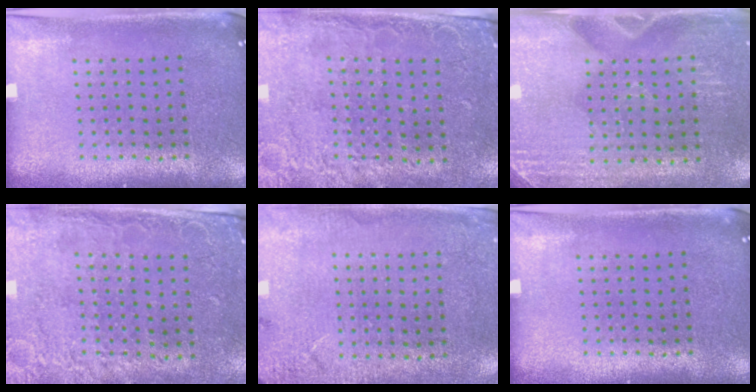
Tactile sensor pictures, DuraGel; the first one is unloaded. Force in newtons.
{"total": 2.6, "press": 2.1, "slide": 1.5}
{"total": 2.8, "press": 2.6, "slide": 1.0}
{"total": 2.6, "press": 2.1, "slide": 1.5}
{"total": 2.6, "press": 2.4, "slide": 0.9}
{"total": 0.0}